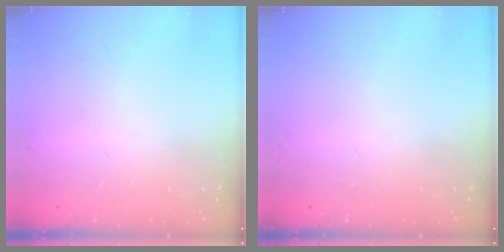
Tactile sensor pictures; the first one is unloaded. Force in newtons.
{"total": 0.0}